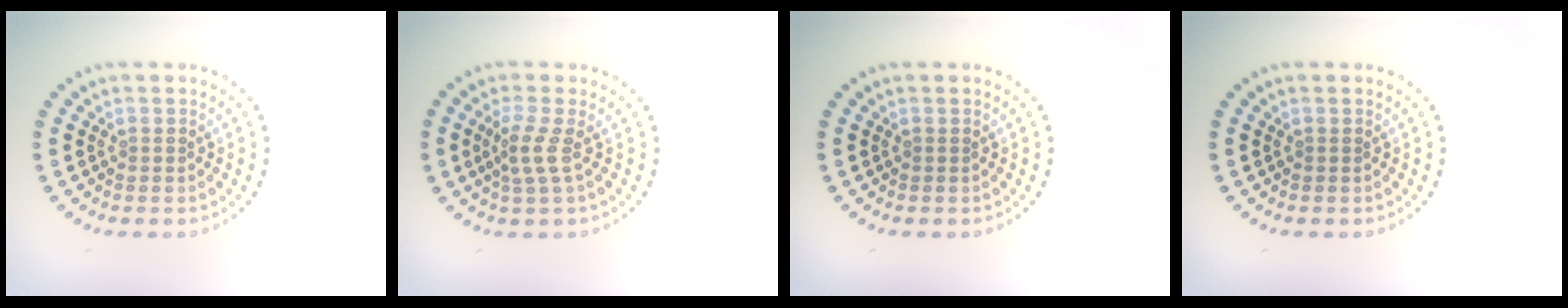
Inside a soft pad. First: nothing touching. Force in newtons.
{"total": 2.1, "press": 1.5, "slide": 1.5}
{"total": 0.0}
{"total": 0.0}